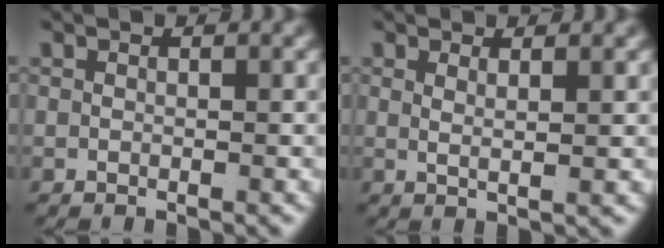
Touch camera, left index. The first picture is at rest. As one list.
[{"total": 1.5, "force": [0.8, -0.6, 1.1], "torque": [-0.020, -0.014, 0.026]}]